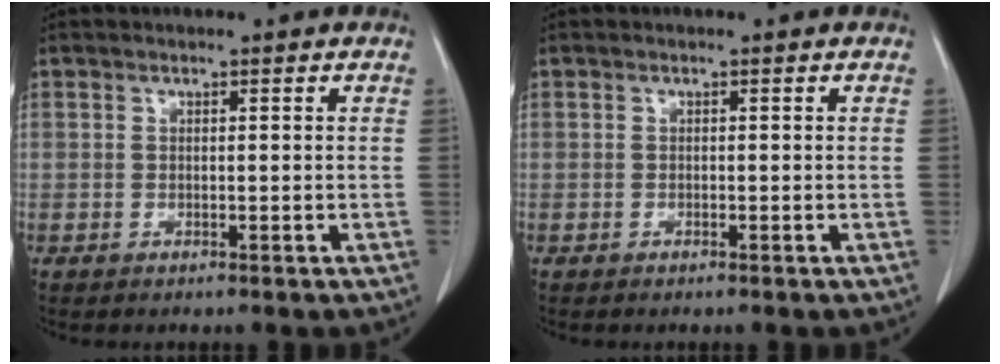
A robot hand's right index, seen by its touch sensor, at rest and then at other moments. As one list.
[{"total": 0.0}]